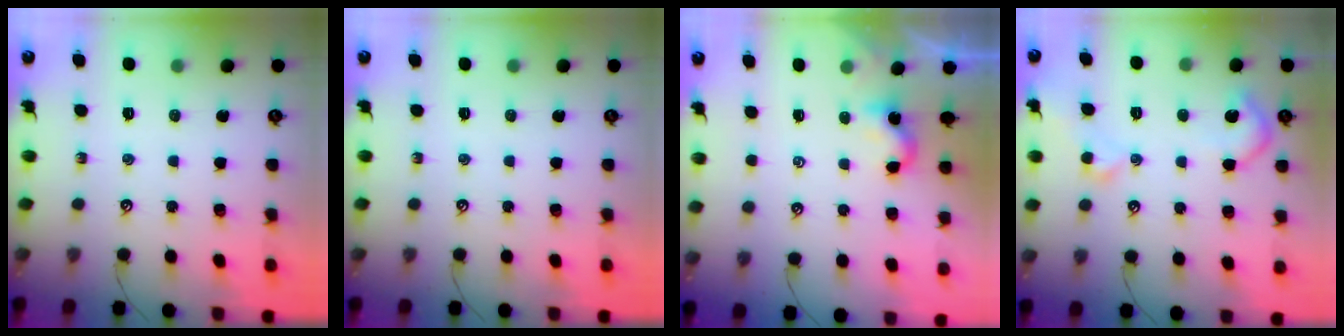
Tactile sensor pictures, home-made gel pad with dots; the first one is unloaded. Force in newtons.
{"total": 0.0}
{"total": 2.8, "press": 2.7, "slide": 0.3}
{"total": 4.7, "press": 4.7, "slide": 0.8}